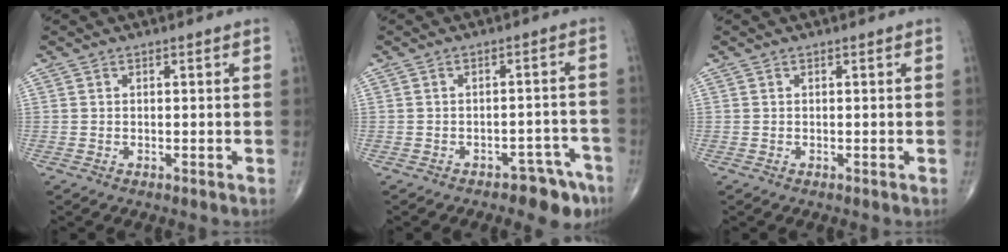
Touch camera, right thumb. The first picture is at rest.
{"total": 7.0, "force": [-5.0, 3.3, 3.5], "torque": [-0.024, 0.044, -0.062]}
{"total": 0.0}